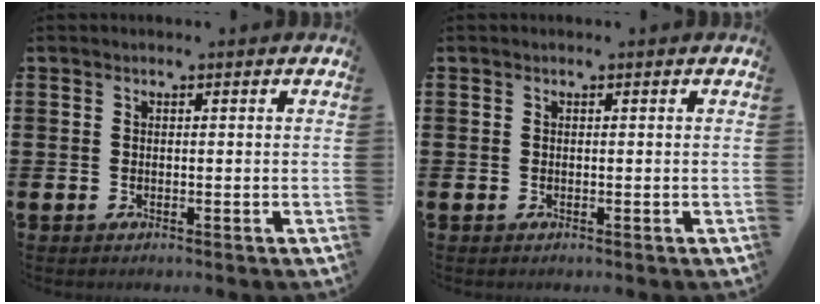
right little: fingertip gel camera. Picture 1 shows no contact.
{"total": 0.0}